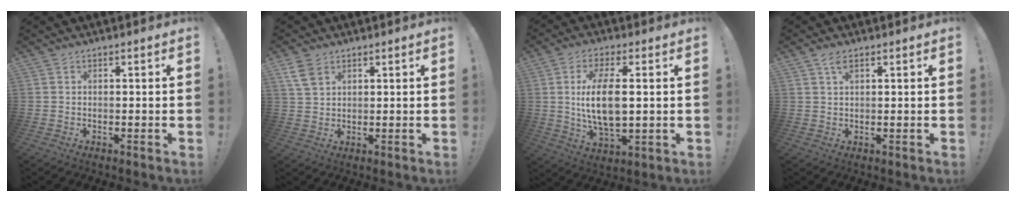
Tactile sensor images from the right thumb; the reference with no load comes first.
{"total": 5.7, "force": [3.3, 3.5, 3.1], "torque": [-0.051, -0.008, 0.066]}
{"total": 13.3, "force": [1.3, 5.6, 12.0], "torque": [-0.221, -0.016, 0.015]}
{"total": 2.7, "force": [1.7, 1.0, 1.9], "torque": [-0.027, -0.007, 0.027]}